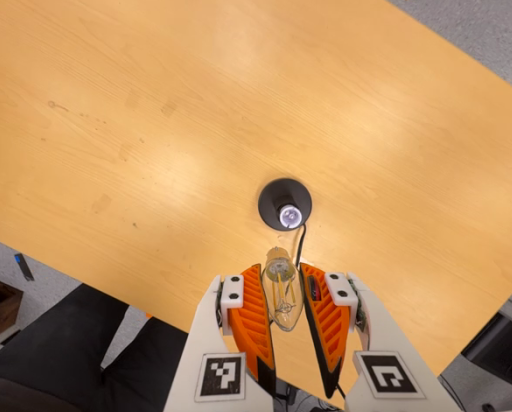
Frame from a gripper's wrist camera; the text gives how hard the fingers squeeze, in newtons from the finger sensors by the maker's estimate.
{"total": 11.4, "left": 11.8, "right": 11.0}